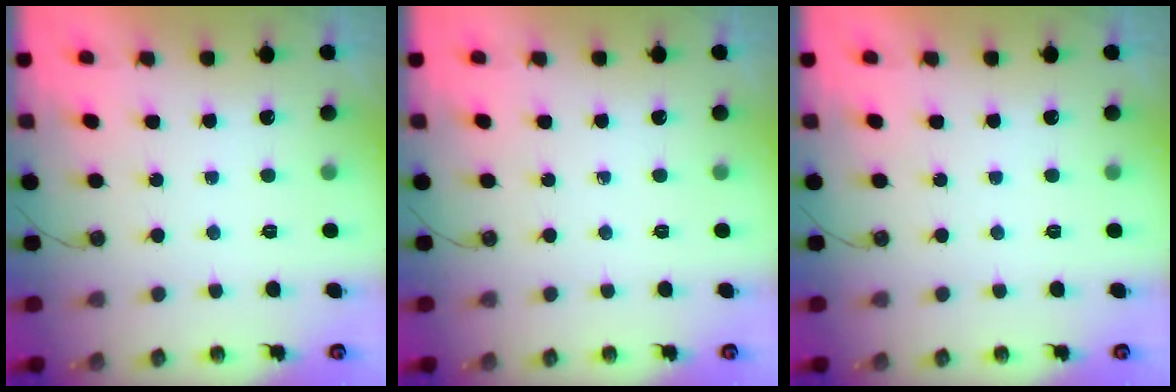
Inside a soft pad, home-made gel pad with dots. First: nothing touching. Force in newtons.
{"total": 0.0}
{"total": 0.0}